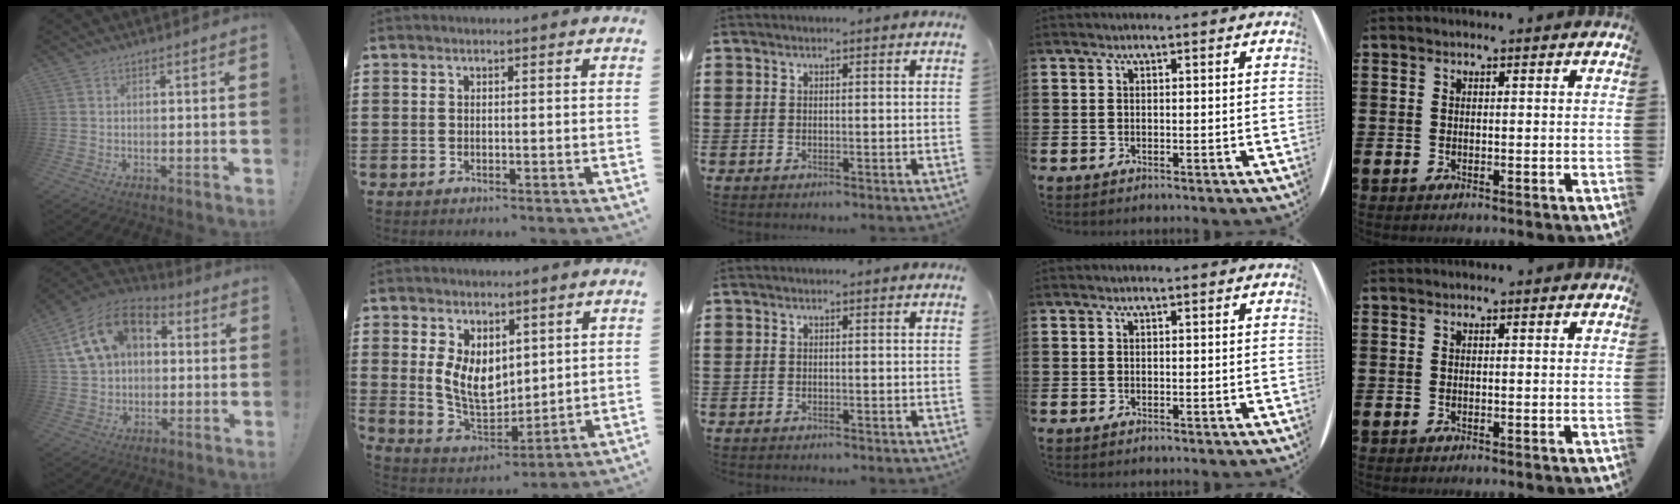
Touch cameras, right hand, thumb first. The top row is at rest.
{"thumb": {"total": 16.8, "force": [5.6, 12.0, 10.2], "torque": [-0.171, -0.003, 0.107]}, "index": {"total": 7.8, "force": [2.3, 5.3, 5.3], "torque": [-0.103, -0.002, 0.043]}, "middle": {"total": 0.6, "force": [-0.6, 0.1, 0.1], "torque": [-0.002, -0.001, -0.012]}}